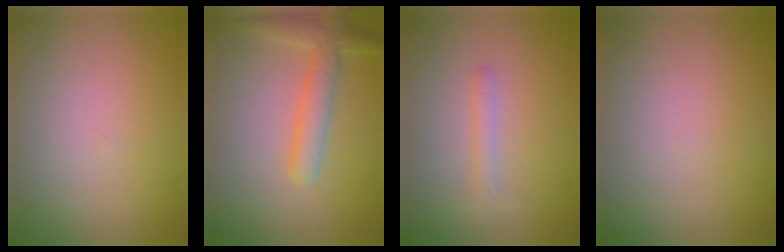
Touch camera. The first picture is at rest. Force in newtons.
{"total": 3.5, "press": 3.5, "slide": 0.2}
{"total": 1.2, "press": 1.2, "slide": 0.1}
{"total": 0.0}